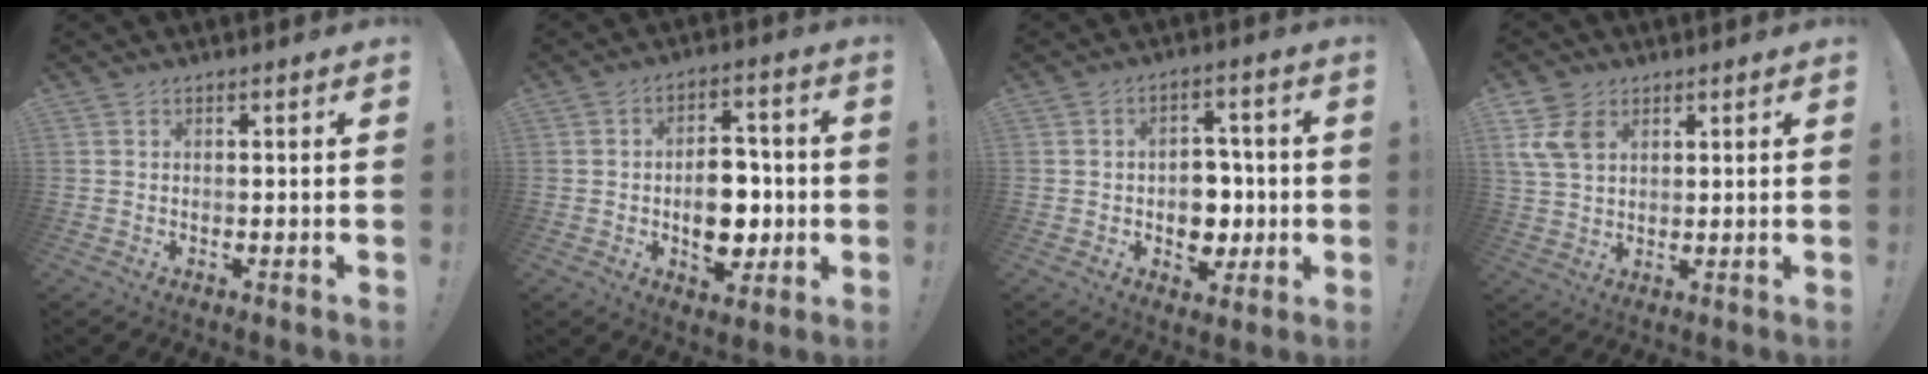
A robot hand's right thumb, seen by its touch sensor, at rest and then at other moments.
{"total": 12.4, "force": [-2.0, 8.5, 8.8], "torque": [-0.126, 0.017, -0.029]}
{"total": 8.9, "force": [-0.8, 7.8, 4.3], "torque": [-0.042, 0.004, -0.006]}
{"total": 9.9, "force": [3.7, 7.5, 5.3], "torque": [-0.116, 0.000, 0.078]}